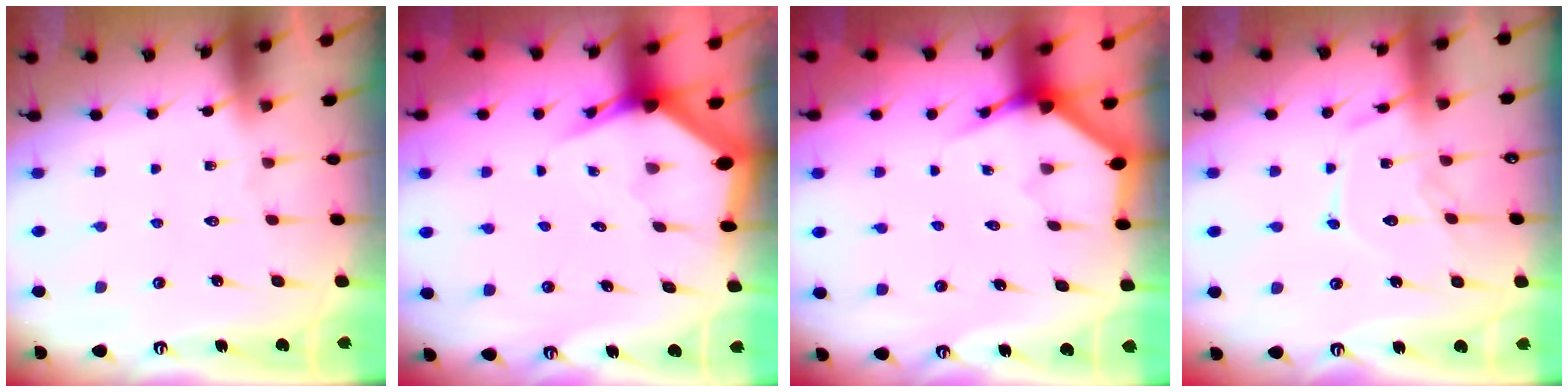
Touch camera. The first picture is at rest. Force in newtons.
{"total": 3.5, "press": 3.5, "slide": 0.4}
{"total": 3.6, "press": 3.6, "slide": 0.2}
{"total": 11.9, "press": 11.9, "slide": 0.3}